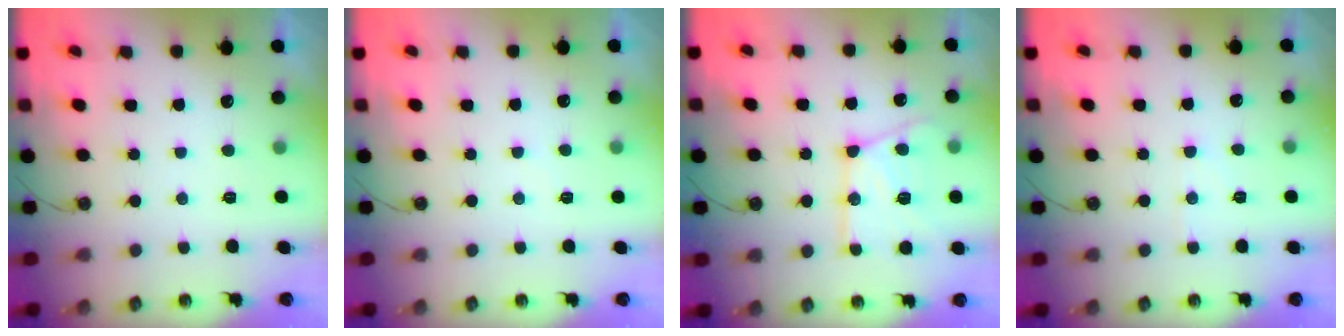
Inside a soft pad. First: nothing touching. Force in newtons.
{"total": 3.9, "press": 3.9, "slide": 0.5}
{"total": 17.5, "press": 17.3, "slide": 2.1}
{"total": 3.4, "press": 3.4, "slide": 0.6}